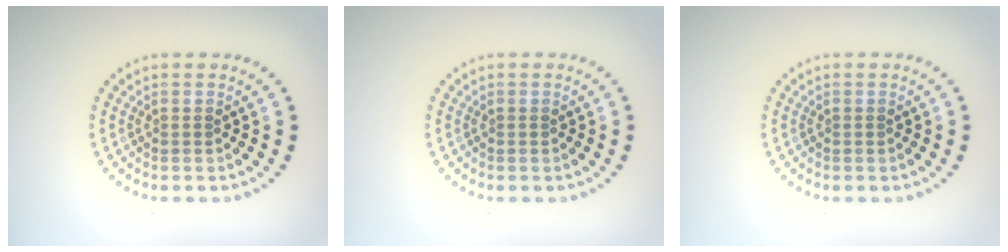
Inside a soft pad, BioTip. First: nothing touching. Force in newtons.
{"total": 0.0}
{"total": 0.0}